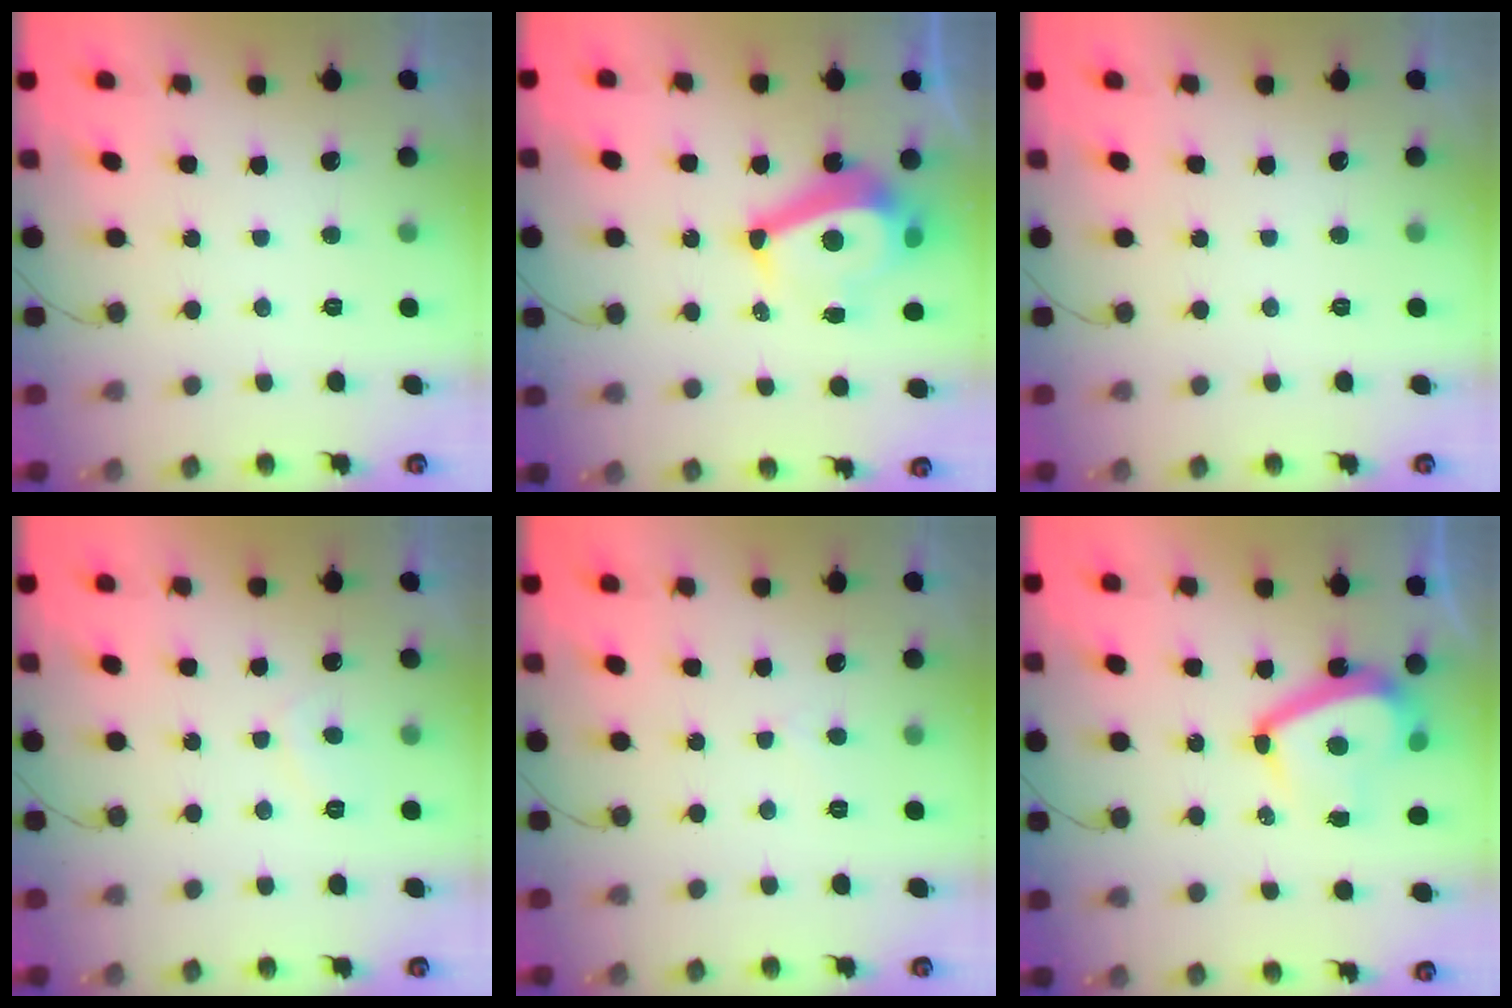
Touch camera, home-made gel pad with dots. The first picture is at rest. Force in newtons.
{"total": 8.9, "press": 8.4, "slide": 2.8}
{"total": 0.0}
{"total": 2.2, "press": 2.0, "slide": 0.8}
{"total": 2.1, "press": 2.1, "slide": 0.2}
{"total": 11.5, "press": 11.4, "slide": 1.6}